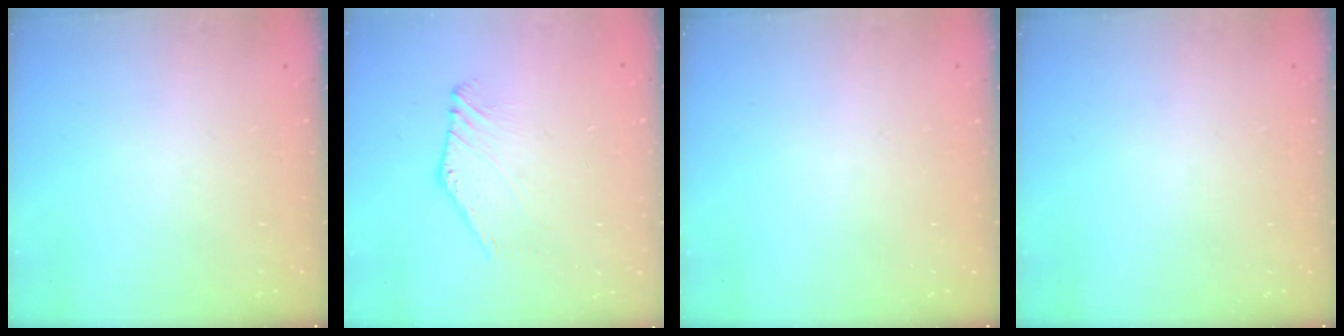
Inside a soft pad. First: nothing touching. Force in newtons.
{"total": 1.1, "press": 1.1, "slide": 0.2}
{"total": 0.0}
{"total": 0.0}